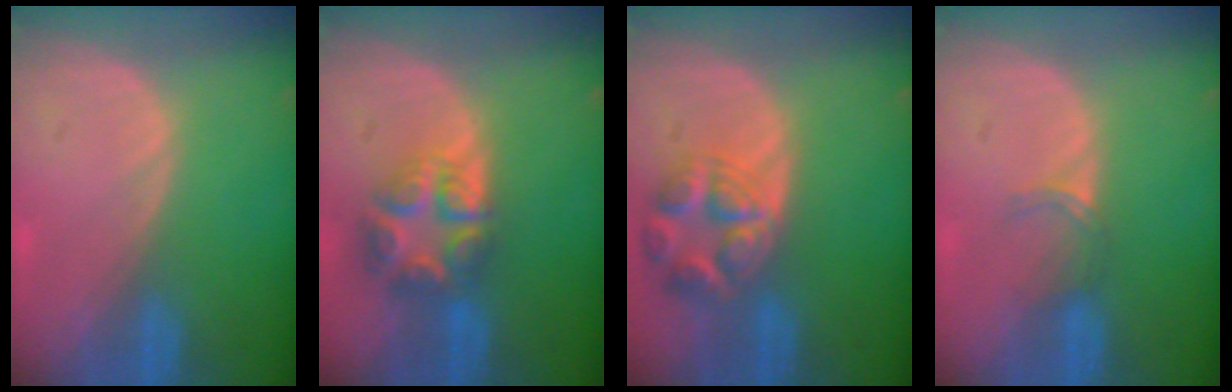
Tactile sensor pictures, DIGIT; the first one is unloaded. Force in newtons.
{"total": 8.0, "press": 6.9, "slide": 4.0}
{"total": 7.8, "press": 7.0, "slide": 3.5}
{"total": 2.2, "press": 1.7, "slide": 1.3}